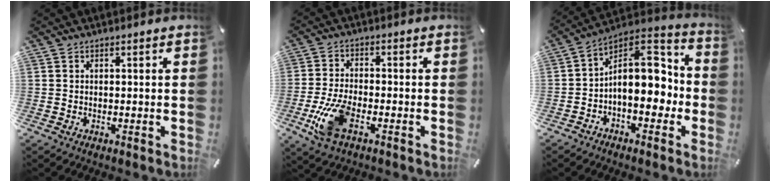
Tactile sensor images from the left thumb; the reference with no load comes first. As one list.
[{"total": 10.4, "force": [-3.8, 5.0, 8.3], "torque": [-0.178, 0.001, -0.066]}, {"total": 14.9, "force": [-0.9, 9.1, 11.8], "torque": [-0.162, 0.000, -0.016]}]